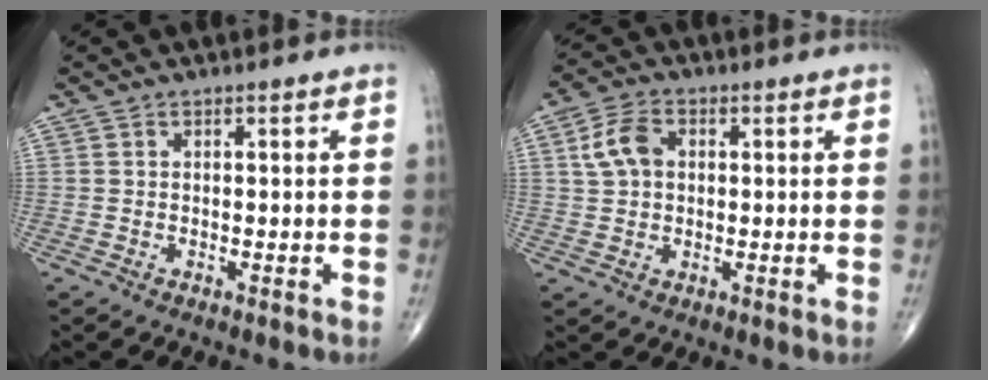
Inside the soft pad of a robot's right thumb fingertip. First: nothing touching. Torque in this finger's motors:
{"motor_torque": [-0.73, 0.78, 0.06, -0.06, 0.08]}